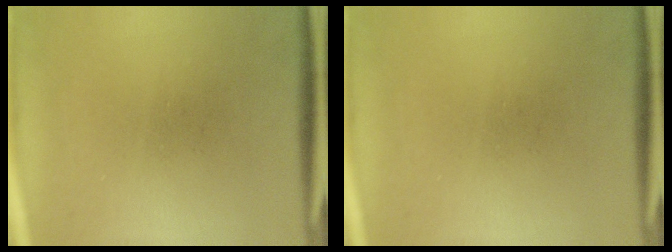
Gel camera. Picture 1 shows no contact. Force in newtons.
{"total": 0.0}